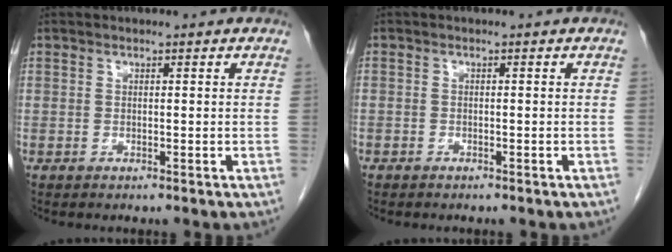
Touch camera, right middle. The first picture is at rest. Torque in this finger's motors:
{"motor_torque": [0.30, -0.34, -0.02, -0.18]}